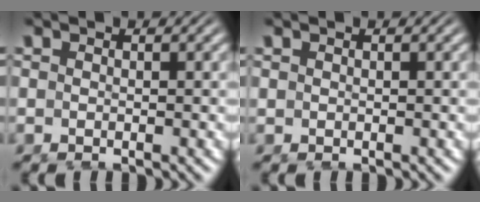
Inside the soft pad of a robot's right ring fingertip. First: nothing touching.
{"total": 0.0}